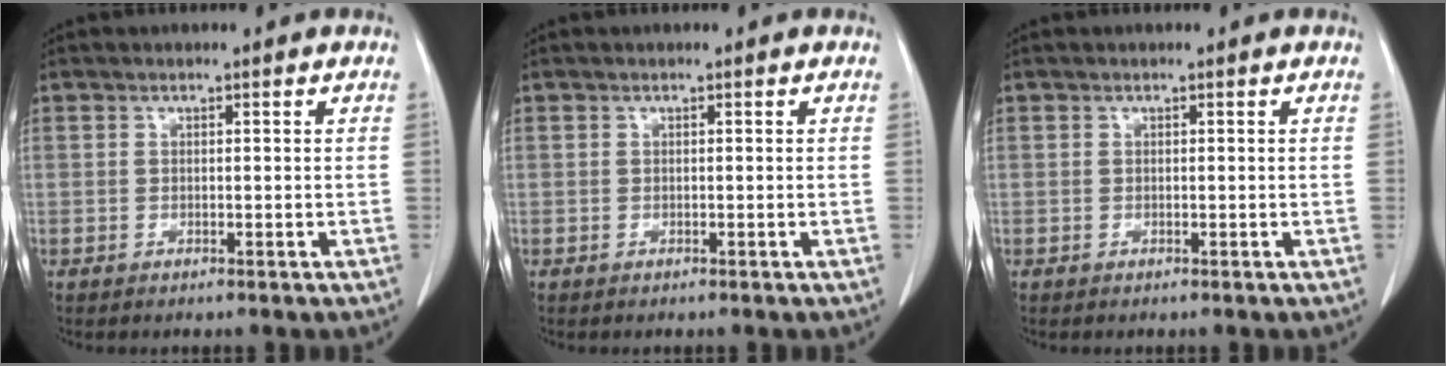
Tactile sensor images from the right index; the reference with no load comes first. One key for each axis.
{"total": 0.0}
{"total": 0.0}